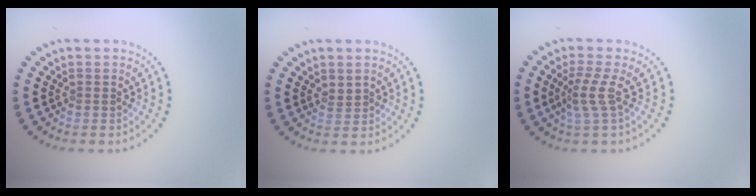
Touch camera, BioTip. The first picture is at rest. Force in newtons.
{"total": 0.9, "press": 0.8, "slide": 0.4}
{"total": 2.3, "press": 1.5, "slide": 1.8}